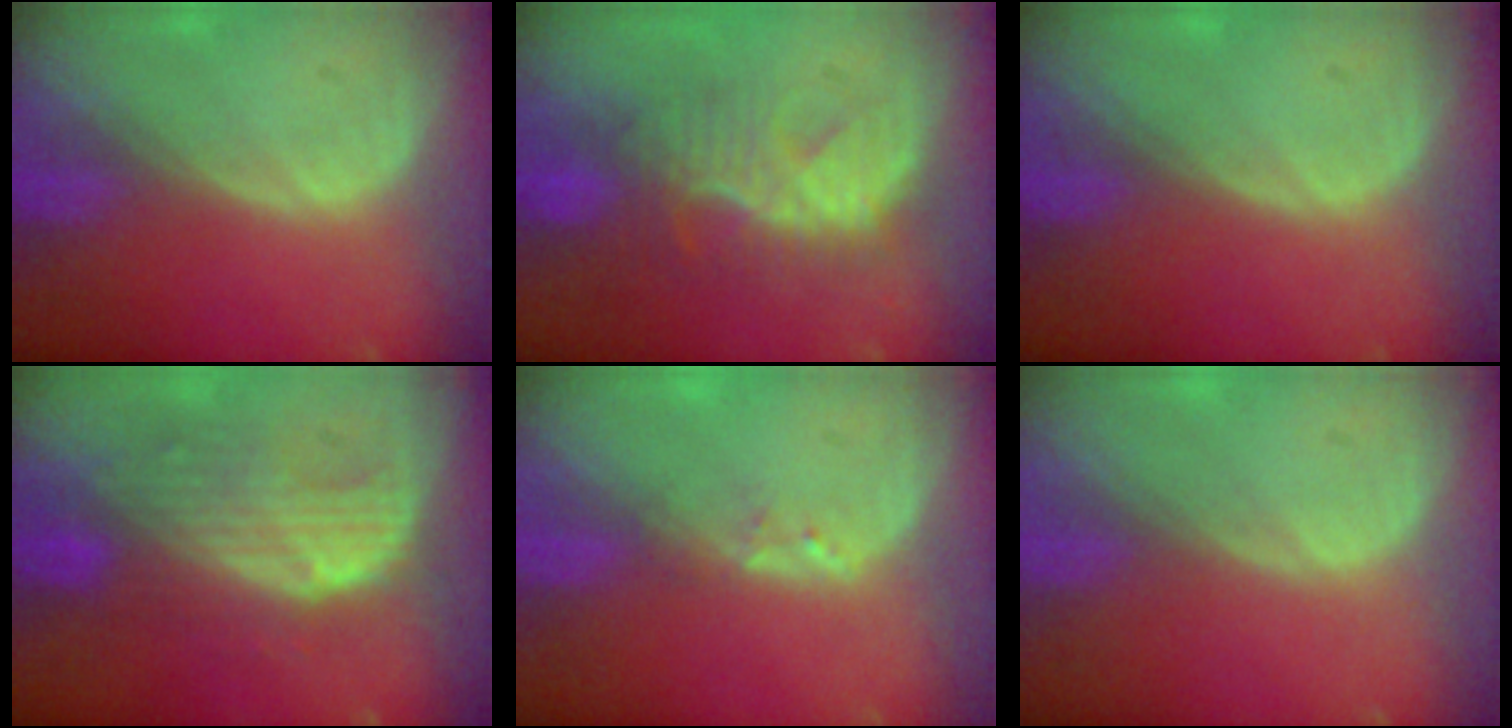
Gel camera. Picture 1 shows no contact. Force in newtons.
{"total": 8.7, "press": 8.5, "slide": 1.9}
{"total": 0.0}
{"total": 8.9, "press": 8.3, "slide": 3.2}
{"total": 1.2, "press": 1.1, "slide": 0.2}
{"total": 0.0}